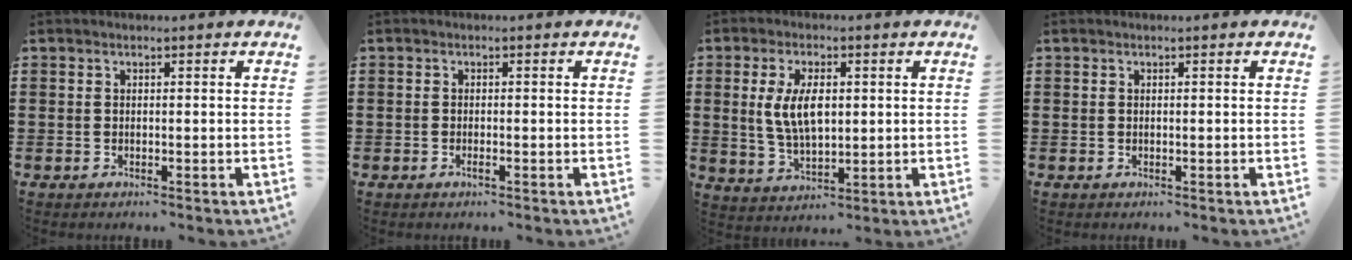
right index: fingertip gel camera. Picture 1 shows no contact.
{"total": 0.7, "force": [-0.5, 0.1, 0.5], "torque": [-0.011, -0.004, -0.008]}
{"total": 7.2, "force": [1.0, 3.5, 6.2], "torque": [-0.123, 0.005, 0.012]}
{"total": 0.0}